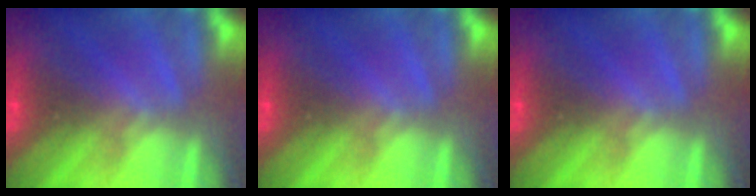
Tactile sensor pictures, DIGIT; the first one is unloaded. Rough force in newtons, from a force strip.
{"total": 0.0}
{"total": 0.0}